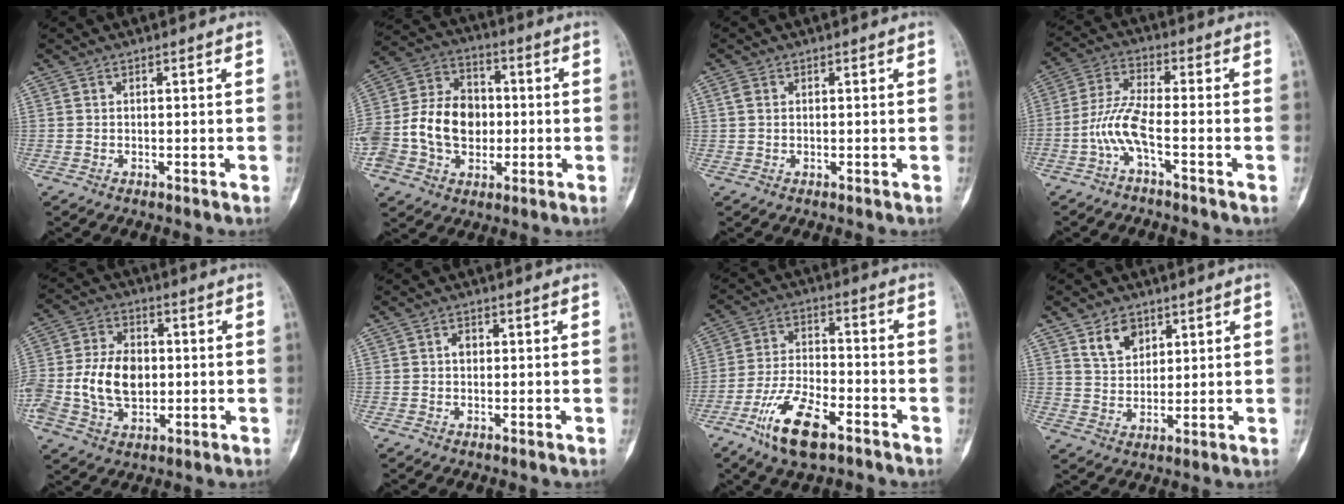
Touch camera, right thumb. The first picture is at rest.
{"total": 18.6, "force": [-2.5, 14.3, 11.7], "torque": [-0.215, 0.035, -0.039]}
{"total": 1.7, "force": [0.4, 1.3, 1.0], "torque": [-0.021, 0.003, 0.007]}
{"total": 7.2, "force": [-3.2, 1.7, 6.2], "torque": [-0.146, 0.035, -0.068]}
{"total": 13.9, "force": [-1.3, 9.8, 9.8], "torque": [-0.176, 0.016, -0.020]}
{"total": 1.7, "force": [0.2, 1.4, 1.0], "torque": [-0.005, 0.004, 0.000]}
{"total": 12.8, "force": [-7.4, 5.3, 8.9], "torque": [-0.161, 0.033, -0.137]}
{"total": 6.4, "force": [3.5, 4.4, 3.0], "torque": [-0.026, -0.023, 0.068]}